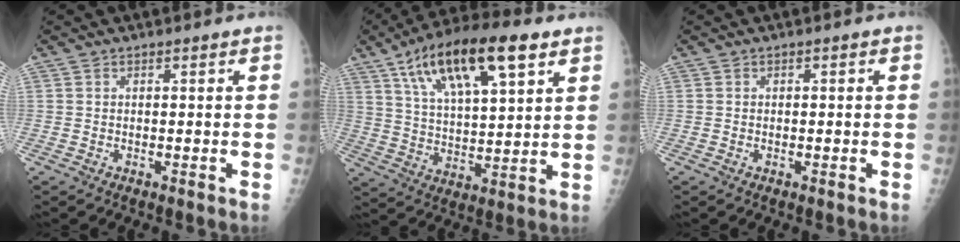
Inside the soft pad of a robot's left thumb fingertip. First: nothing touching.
{"total": 19.6, "force": [10.1, 7.1, 15.2], "torque": [-0.242, -0.013, 0.177]}
{"total": 0.0}